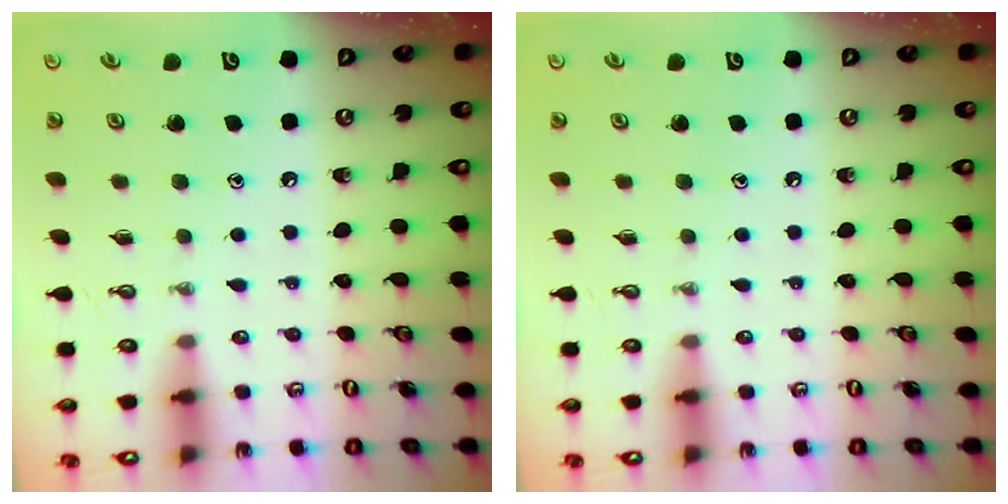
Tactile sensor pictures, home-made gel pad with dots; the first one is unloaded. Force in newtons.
{"total": 0.0}